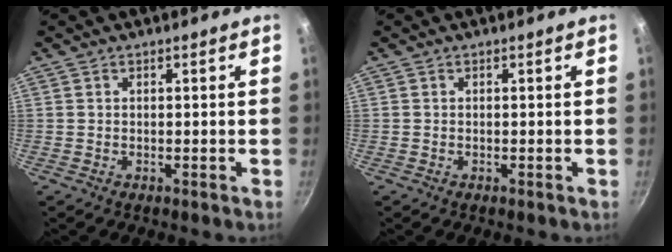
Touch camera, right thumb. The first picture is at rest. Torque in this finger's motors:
{"motor_torque": [-0.25, 0.52, 0.14, 0.33, 0.00]}